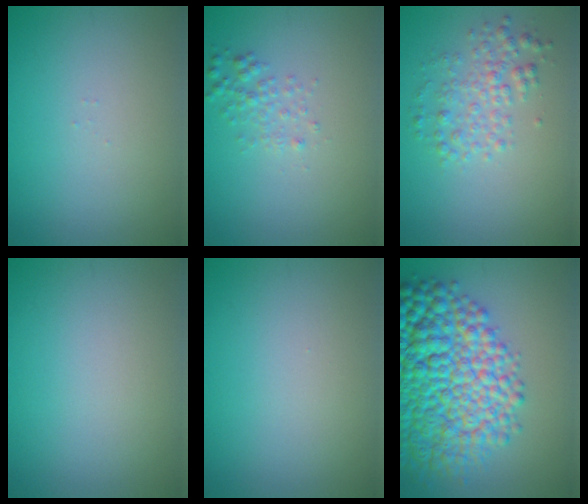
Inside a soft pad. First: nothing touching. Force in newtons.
{"total": 1.5, "press": 1.5, "slide": 0.1}
{"total": 2.9, "press": 2.9, "slide": 0.1}
{"total": 0.0}
{"total": 0.0}
{"total": 13.0, "press": 13.0, "slide": 0.4}